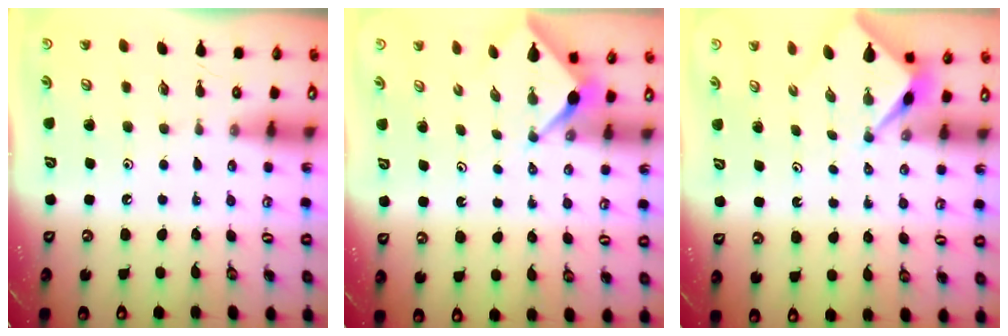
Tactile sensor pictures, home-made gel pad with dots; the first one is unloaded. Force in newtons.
{"total": 2.4, "press": 2.4, "slide": 0.3}
{"total": 2.5, "press": 2.4, "slide": 0.3}